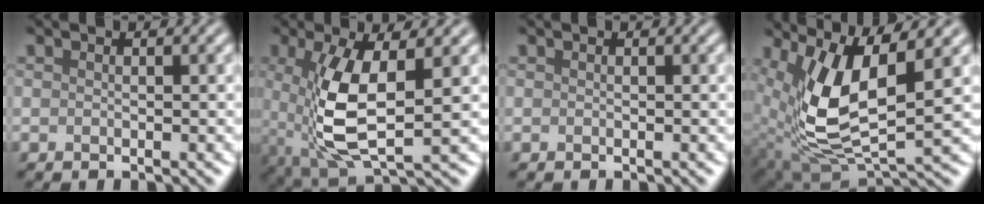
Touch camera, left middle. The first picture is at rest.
{"total": 7.4, "force": [0.2, 2.7, 6.9], "torque": [-0.154, -0.013, 0.011]}
{"total": 0.0}
{"total": 9.6, "force": [2.1, 3.9, 8.5], "torque": [-0.190, -0.013, 0.045]}